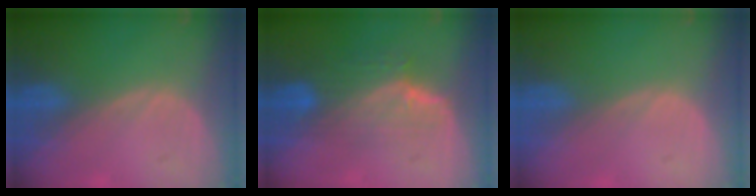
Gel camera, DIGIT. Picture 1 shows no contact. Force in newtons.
{"total": 7.6, "press": 6.8, "slide": 3.3}
{"total": 0.0}